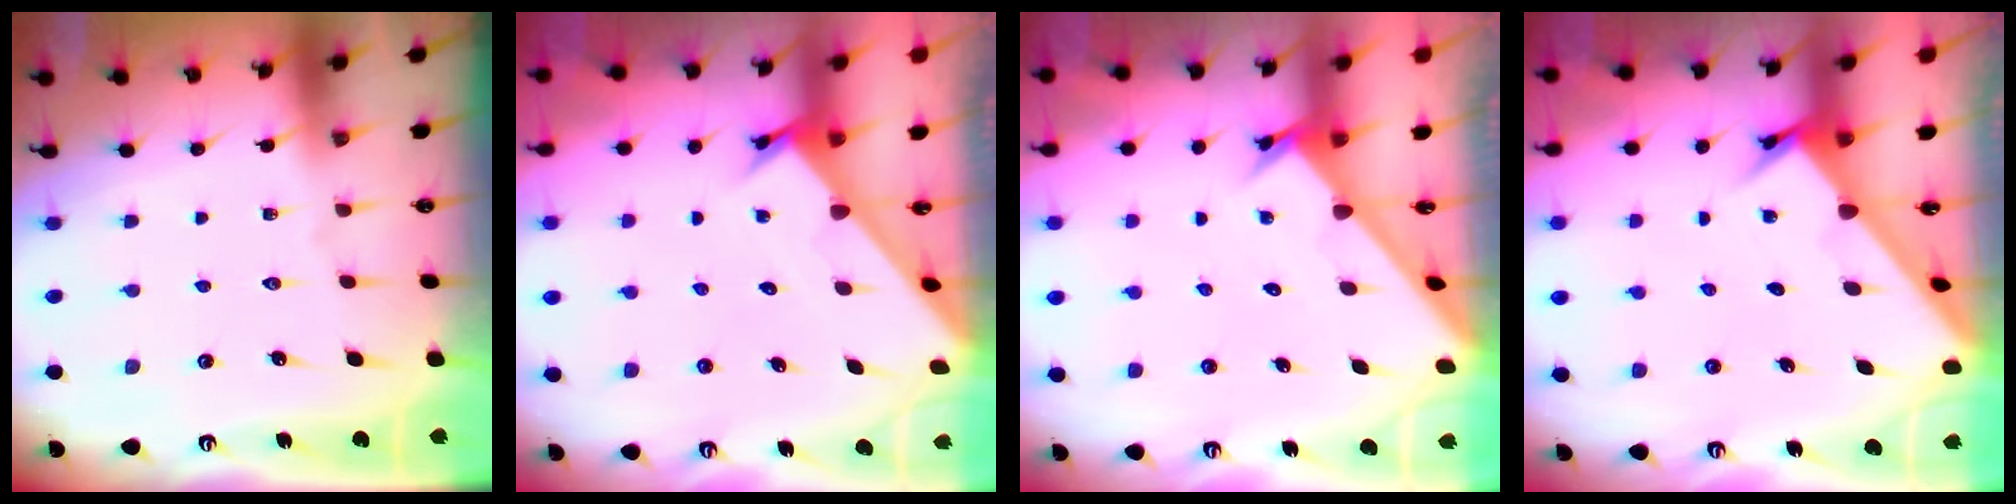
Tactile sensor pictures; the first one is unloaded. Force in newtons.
{"total": 2.3, "press": 2.3, "slide": 0.0}
{"total": 2.2, "press": 2.2, "slide": 0.1}
{"total": 2.6, "press": 2.6, "slide": 0.3}